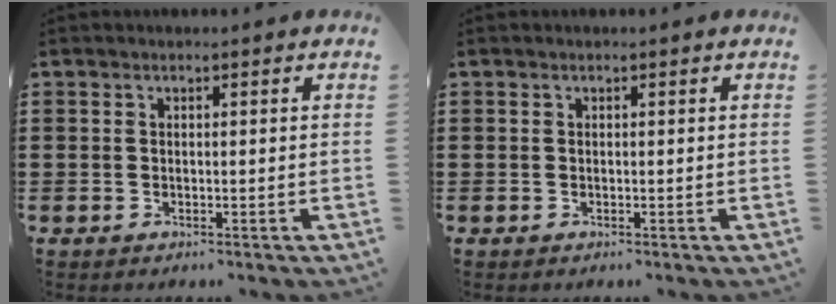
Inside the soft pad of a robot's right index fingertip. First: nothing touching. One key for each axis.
{"total": 0.0}